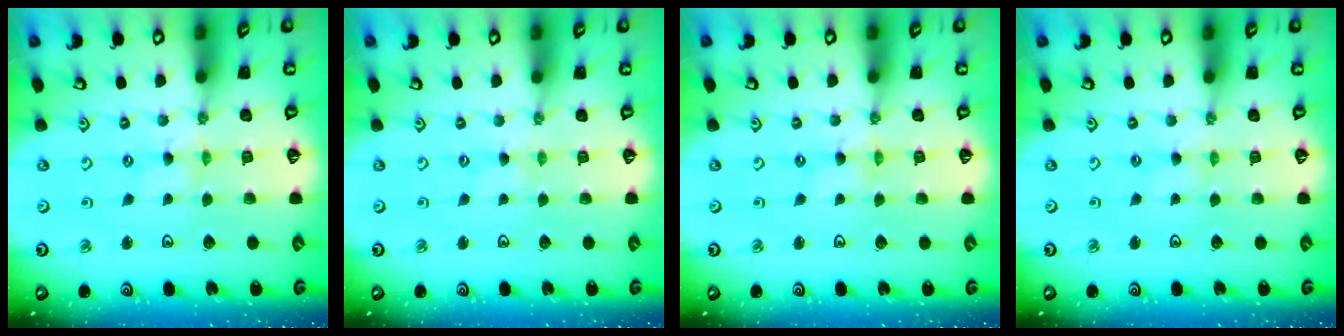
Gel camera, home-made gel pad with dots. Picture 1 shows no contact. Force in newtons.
{"total": 0.7, "press": 0.7, "slide": 0.1}
{"total": 0.0}
{"total": 1.1, "press": 1.0, "slide": 0.4}